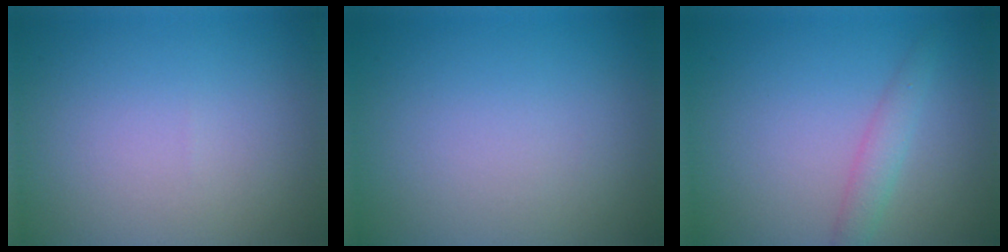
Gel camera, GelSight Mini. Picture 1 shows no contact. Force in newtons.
{"total": 0.0}
{"total": 1.9, "press": 1.9, "slide": 0.0}